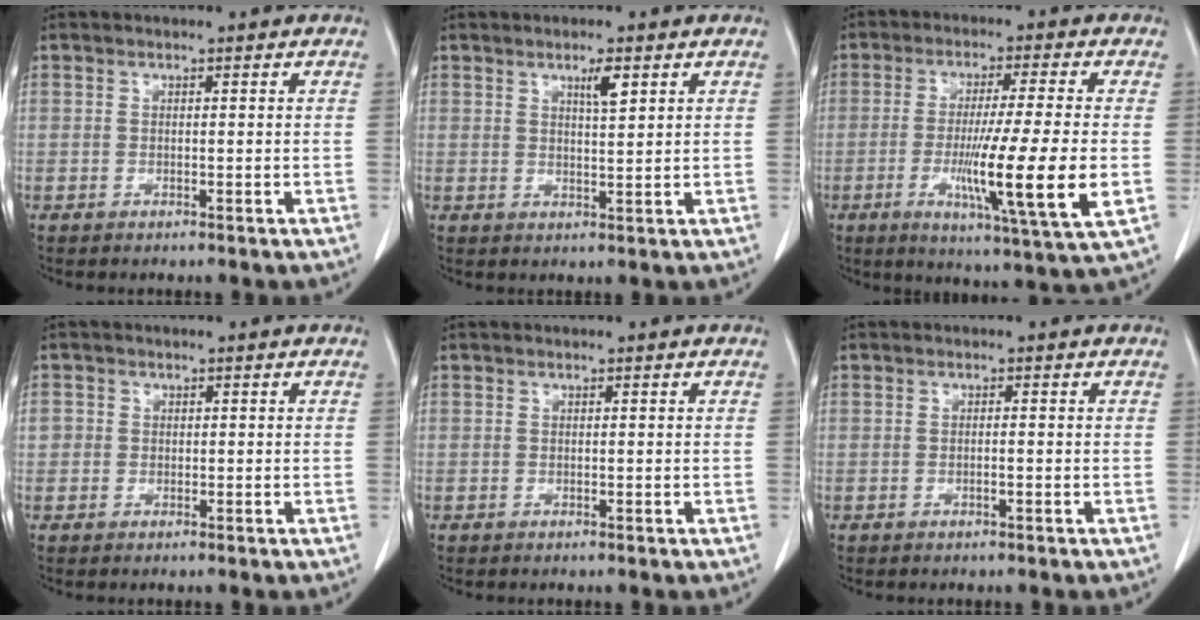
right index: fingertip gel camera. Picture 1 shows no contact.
{"total": 3.0, "force": [1.7, 0.4, 2.5], "torque": [-0.043, -0.003, 0.029]}
{"total": 14.7, "force": [-2.8, -1.0, 14.4], "torque": [-0.248, -0.035, -0.051]}
{"total": 1.6, "force": [0.0, 1.6, 0.3], "torque": [0.006, 0.005, -0.001]}
{"total": 0.0}
{"total": 0.7, "force": [-0.2, 0.0, 0.7], "torque": [-0.013, 0.001, -0.003]}